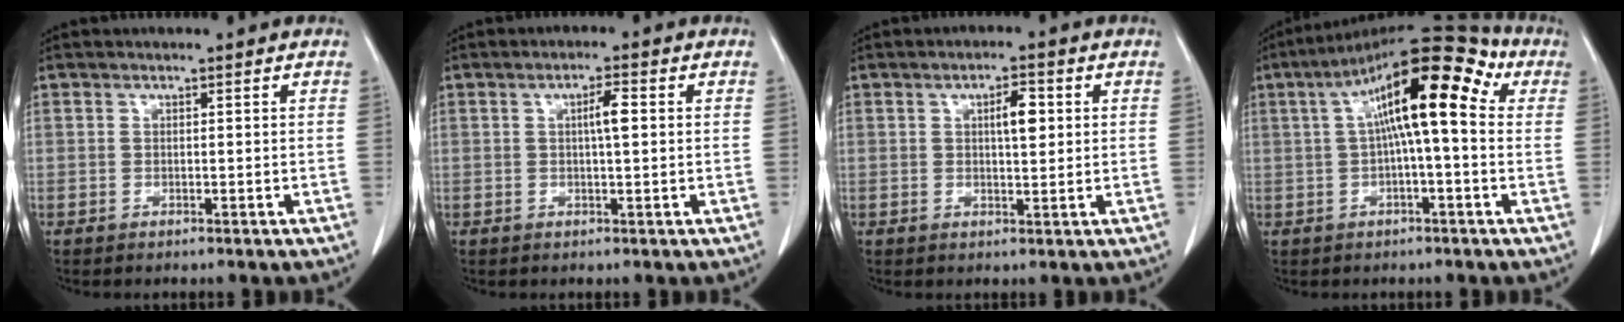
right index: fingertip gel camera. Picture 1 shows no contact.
{"total": 2.8, "force": [0.5, 0.2, 2.7], "torque": [-0.046, 0.004, 0.009]}
{"total": 3.7, "force": [1.0, 1.1, 3.4], "torque": [-0.056, 0.006, 0.017]}
{"total": 15.1, "force": [3.4, 3.3, 14.3], "torque": [-0.222, 0.060, 0.044]}